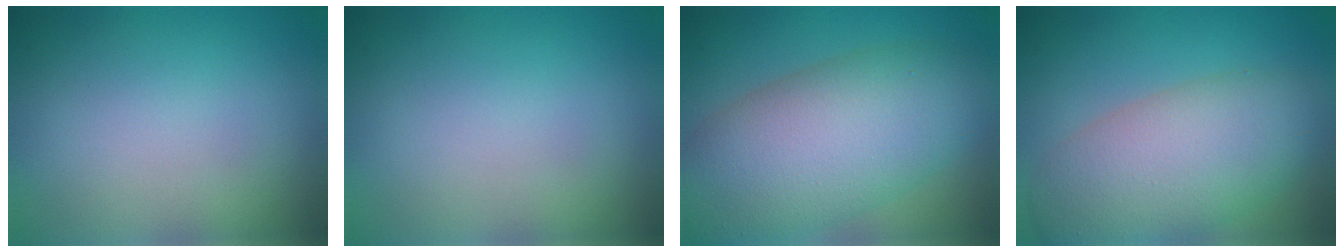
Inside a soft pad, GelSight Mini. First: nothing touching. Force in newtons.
{"total": 0.0}
{"total": 10.5, "press": 10.5, "slide": 0.6}
{"total": 8.2, "press": 8.2, "slide": 0.5}